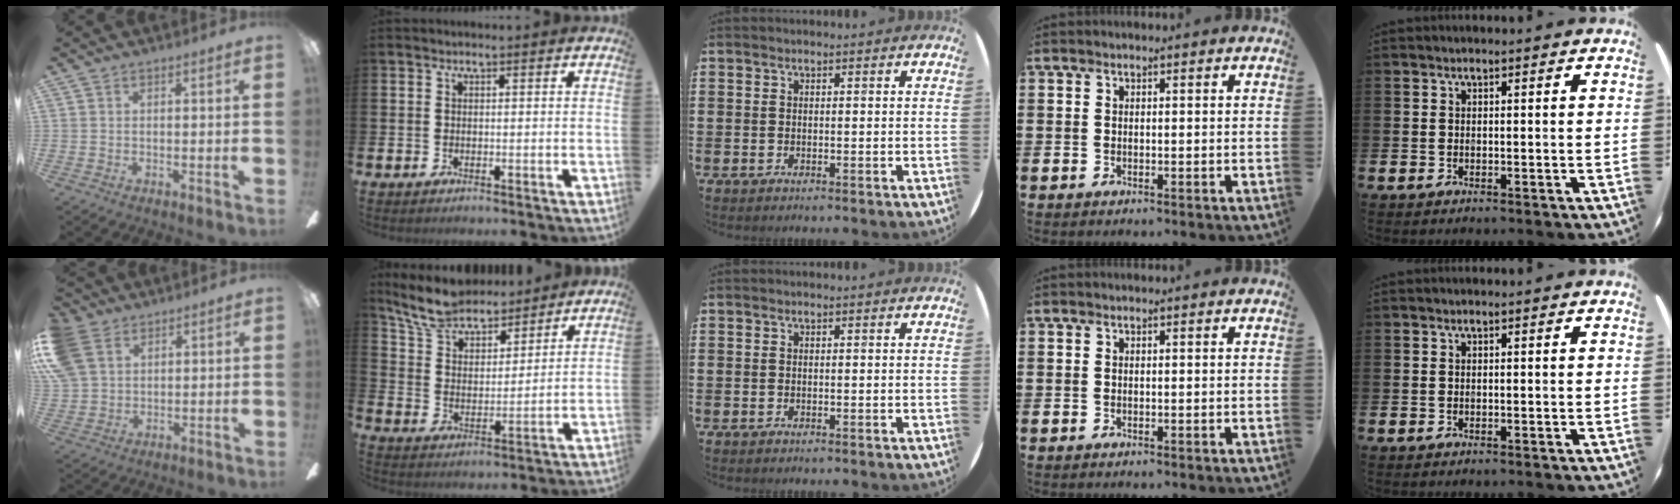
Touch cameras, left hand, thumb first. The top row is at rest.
{"thumb": {"total": 11.1, "force": [5.2, 8.0, 5.6], "torque": [-0.133, 0.002, 0.103]}, "index": {"total": 7.6, "force": [7.2, 2.2, 1.6], "torque": [-0.072, -0.038, 0.131]}}